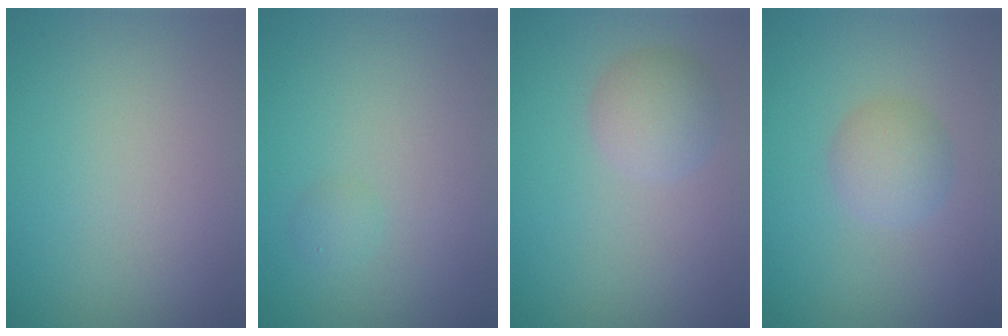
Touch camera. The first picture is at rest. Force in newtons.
{"total": 0.7, "press": 0.7, "slide": 0.0}
{"total": 2.8, "press": 2.8, "slide": 0.1}
{"total": 2.4, "press": 2.4, "slide": 0.1}